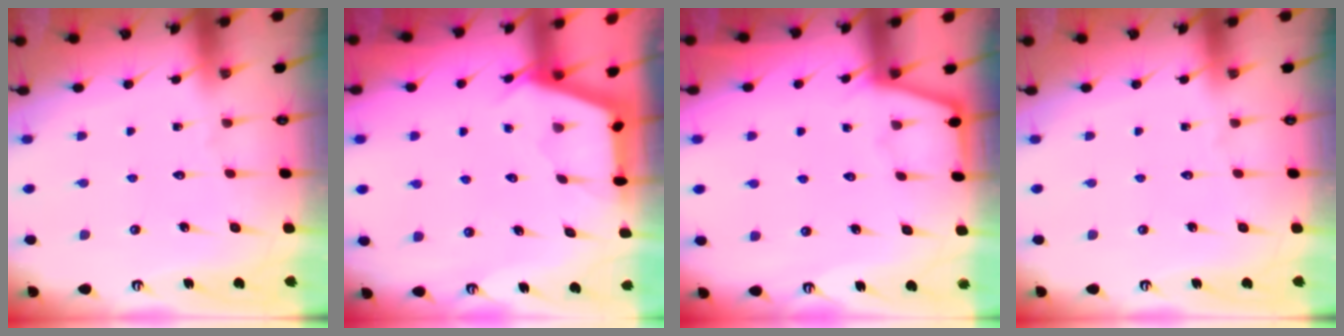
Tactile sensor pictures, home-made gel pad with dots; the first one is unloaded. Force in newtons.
{"total": 2.8, "press": 2.8, "slide": 0.4}
{"total": 4.2, "press": 4.2, "slide": 0.5}
{"total": 0.0}